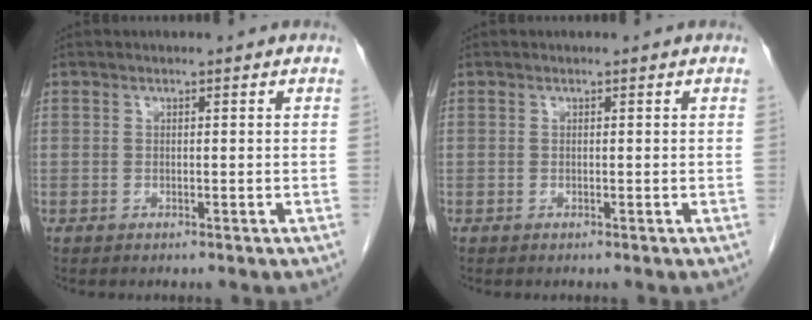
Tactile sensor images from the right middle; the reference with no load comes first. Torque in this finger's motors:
{"motor_torque": [0.36, -0.24, 0.02, -0.02]}